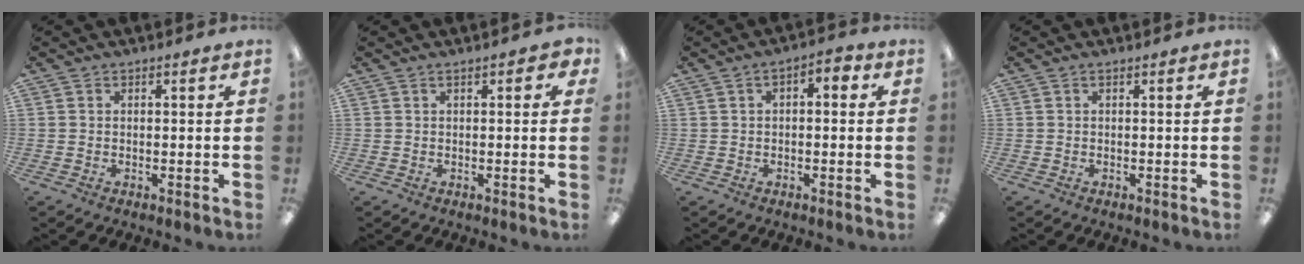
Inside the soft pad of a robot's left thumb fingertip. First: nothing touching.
{"total": 1.8, "force": [0.6, 0.9, 1.5], "torque": [-0.022, 0.000, 0.009]}
{"total": 2.6, "force": [-0.8, 1.6, 1.9], "torque": [-0.025, 0.010, -0.018]}
{"total": 0.0}